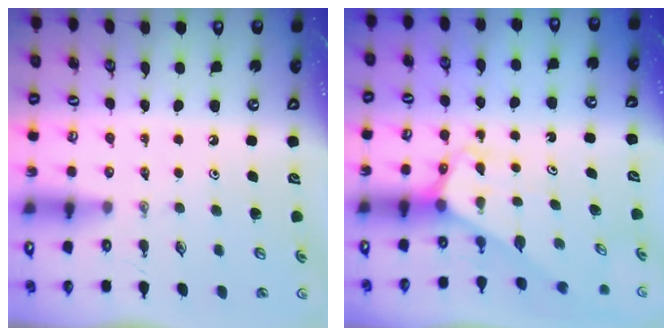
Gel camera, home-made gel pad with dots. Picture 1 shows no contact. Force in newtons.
{"total": 3.0, "press": 3.0, "slide": 0.2}